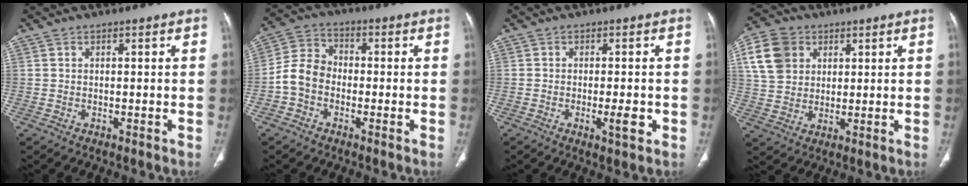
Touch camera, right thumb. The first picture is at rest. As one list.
[{"total": 7.3, "force": [-2.0, 5.8, 4.0], "torque": [-0.064, 0.030, -0.053]}, {"total": 4.0, "force": [-1.2, 1.1, 3.7], "torque": [-0.055, -0.003, -0.017]}, {"total": 10.9, "force": [3.9, 8.8, 5.2], "torque": [-0.081, 0.001, 0.074]}]